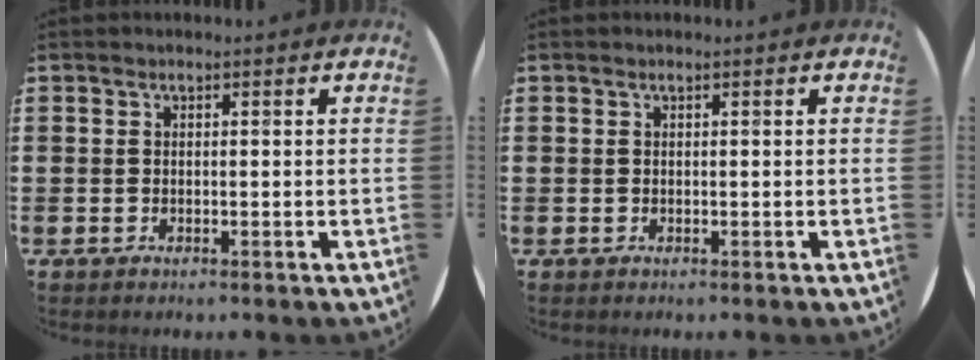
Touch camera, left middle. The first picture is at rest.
{"total": 0.0}